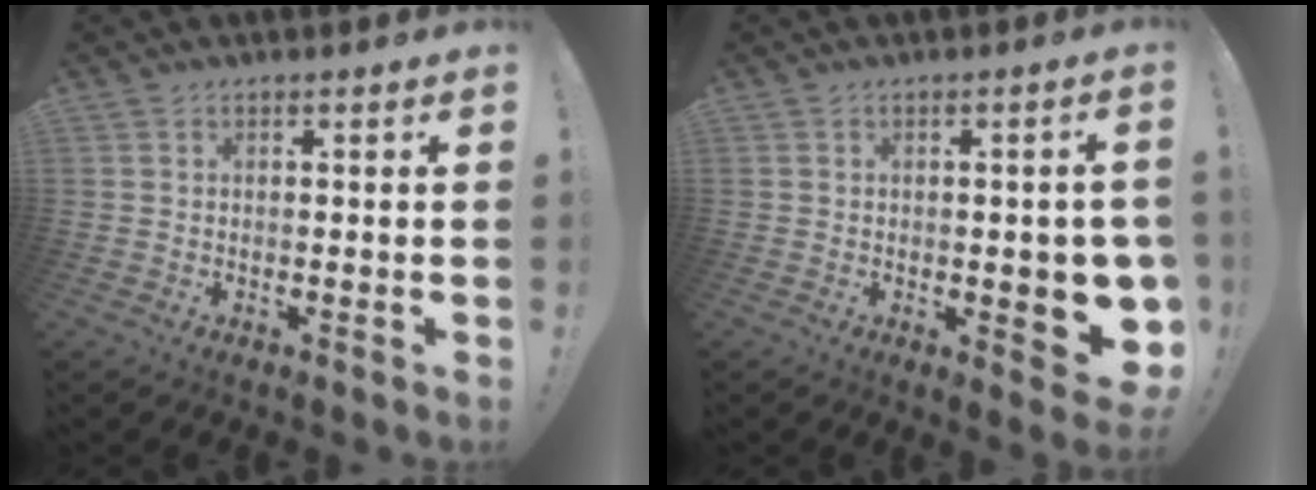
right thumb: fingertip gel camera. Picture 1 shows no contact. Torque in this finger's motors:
{"motor_torque": [0.17, 0.17, 0.29, -0.23, 0.01]}